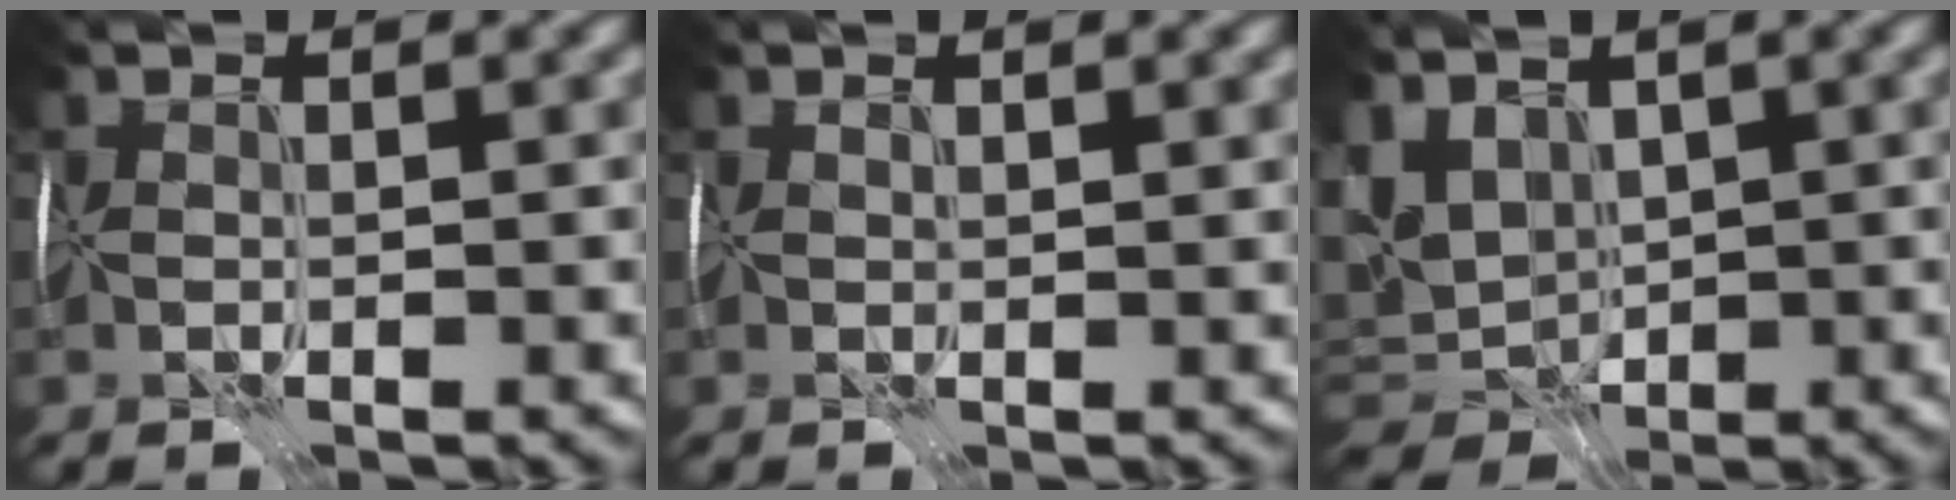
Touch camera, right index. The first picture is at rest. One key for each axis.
{"total": 0.8, "fx": 0.7, "fy": 0.0, "fz": 0.4, "tx": -0.002, "ty": -0.003, "tz": 0.013}
{"total": 6.9, "fx": 1.3, "fy": 4.4, "fz": 5.2, "tx": -0.098, "ty": -0.001, "tz": 0.028}